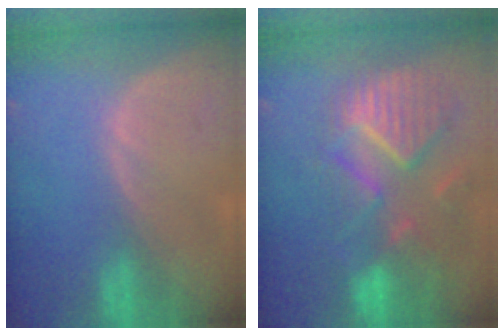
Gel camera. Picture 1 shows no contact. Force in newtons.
{"total": 11.6, "press": 10.2, "slide": 5.5}